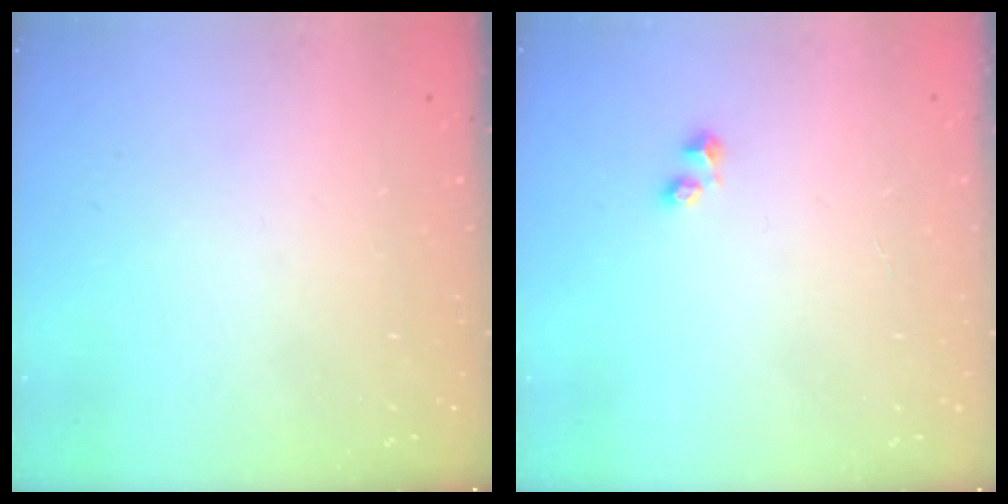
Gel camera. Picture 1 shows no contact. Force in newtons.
{"total": 1.6, "press": 1.4, "slide": 0.6}